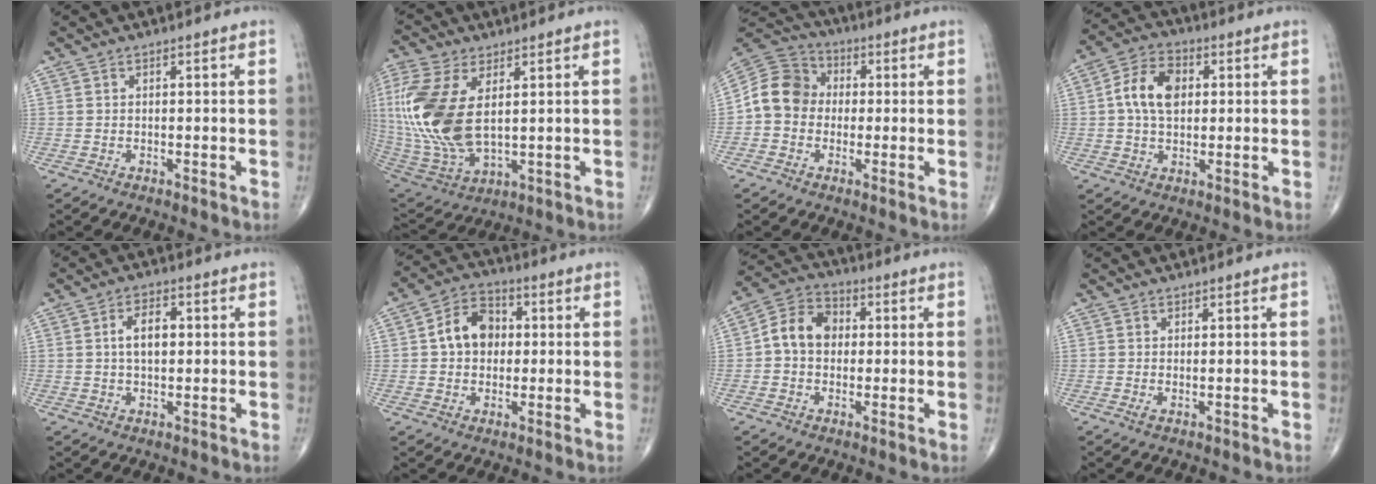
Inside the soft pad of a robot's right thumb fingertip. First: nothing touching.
{"total": 19.7, "force": [3.2, 10.4, 16.4], "torque": [-0.378, -0.021, 0.072]}
{"total": 10.0, "force": [-0.5, 8.8, 4.9], "torque": [-0.076, 0.034, -0.025]}
{"total": 9.5, "force": [1.3, 6.3, 6.9], "torque": [-0.120, 0.015, 0.018]}
{"total": 5.8, "force": [0.8, 3.3, 4.8], "torque": [-0.080, 0.008, 0.011]}
{"total": 9.5, "force": [1.0, 7.4, 5.9], "torque": [-0.074, 0.019, 0.008]}
{"total": 9.0, "force": [0.4, 7.1, 5.5], "torque": [-0.080, 0.028, -0.005]}
{"total": 0.9, "force": [0.1, 0.3, 0.8], "torque": [-0.019, -0.002, 0.003]}